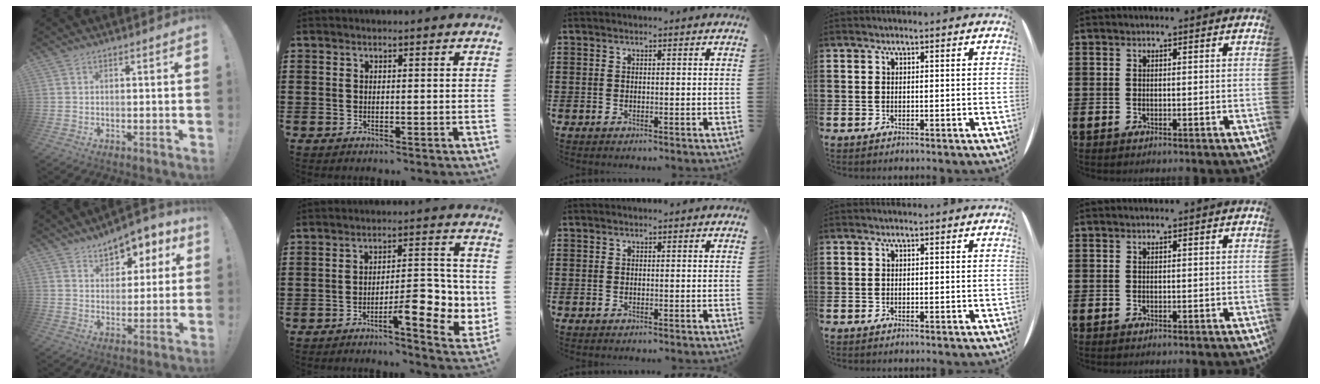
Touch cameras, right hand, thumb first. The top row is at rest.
{"thumb": {"total": 7.6, "force": [5.0, 5.0, 2.8], "torque": [-0.032, -0.037, 0.093]}, "index": {"total": 8.5, "force": [-2.8, 2.9, 7.5], "torque": [-0.088, -0.008, -0.049]}}